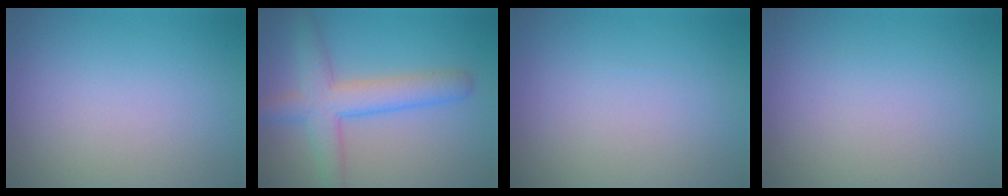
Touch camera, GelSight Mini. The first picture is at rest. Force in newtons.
{"total": 5.4, "press": 5.4, "slide": 0.1}
{"total": 0.0}
{"total": 0.0}